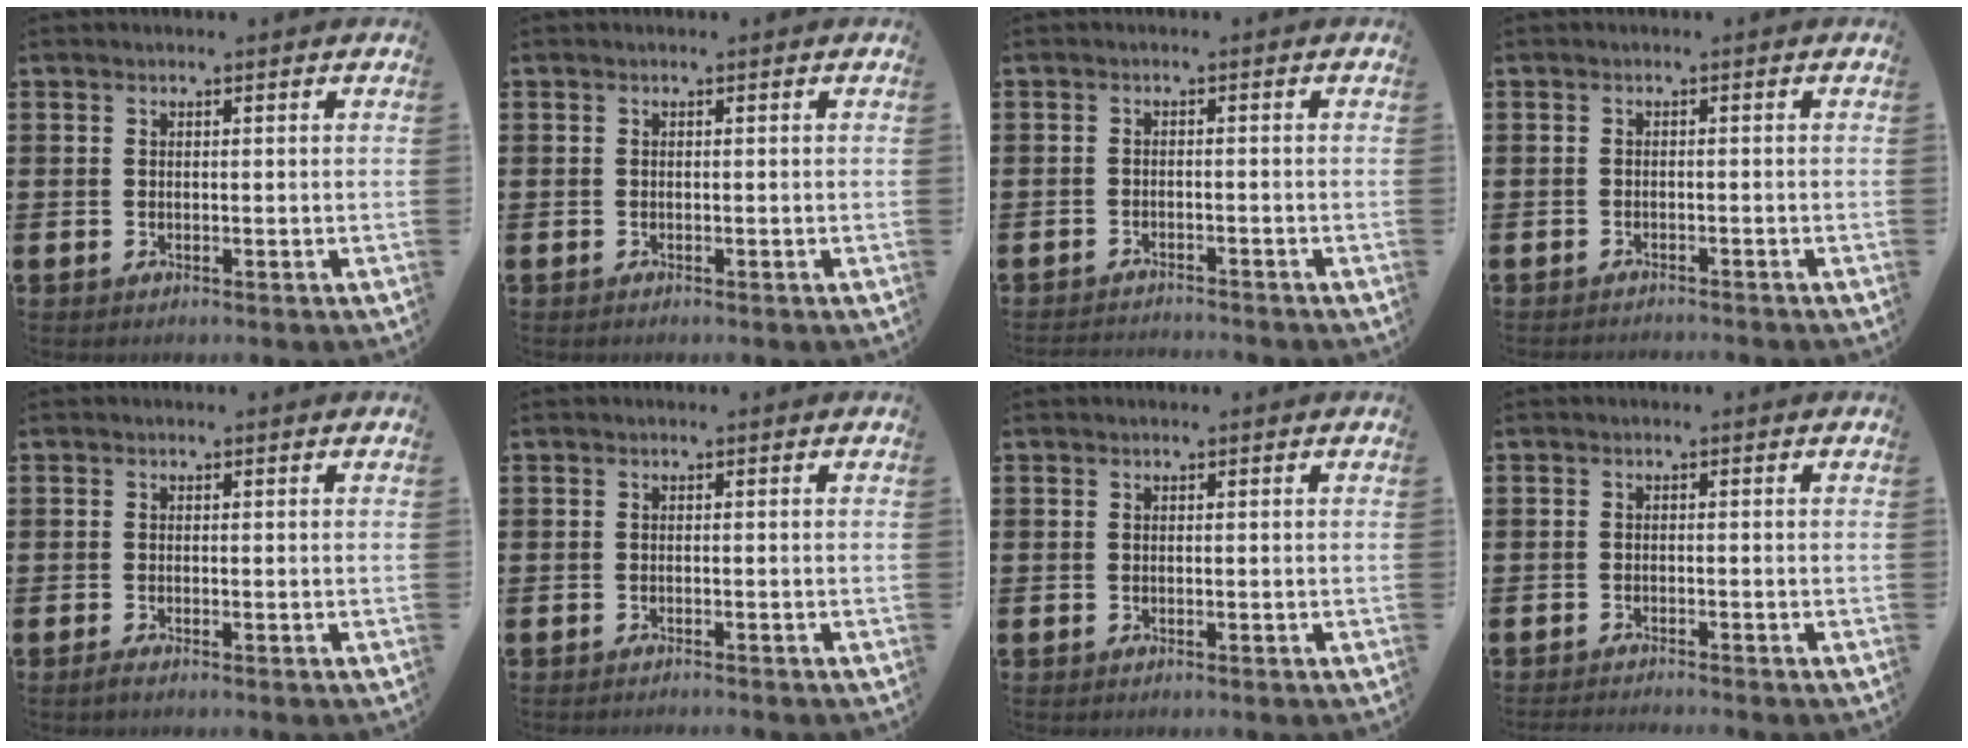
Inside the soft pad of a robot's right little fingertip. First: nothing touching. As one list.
[{"total": 0.0}, {"total": 1.5, "force": [-1.5, -0.1, -0.1], "torque": [-0.001, 0.004, -0.031]}, {"total": 0.9, "force": [-0.8, -0.1, 0.0], "torque": [0.000, 0.000, -0.018]}, {"total": 0.7, "force": [-0.4, 0.1, 0.6], "torque": [-0.001, -0.006, -0.009]}, {"total": 0.5, "force": [-0.5, -0.1, 0.0], "torque": [0.001, -0.002, -0.011]}, {"total": 0.0}, {"total": 1.0, "force": [-1.0, -0.2, 0.1], "torque": [-0.002, -0.002, -0.019]}]